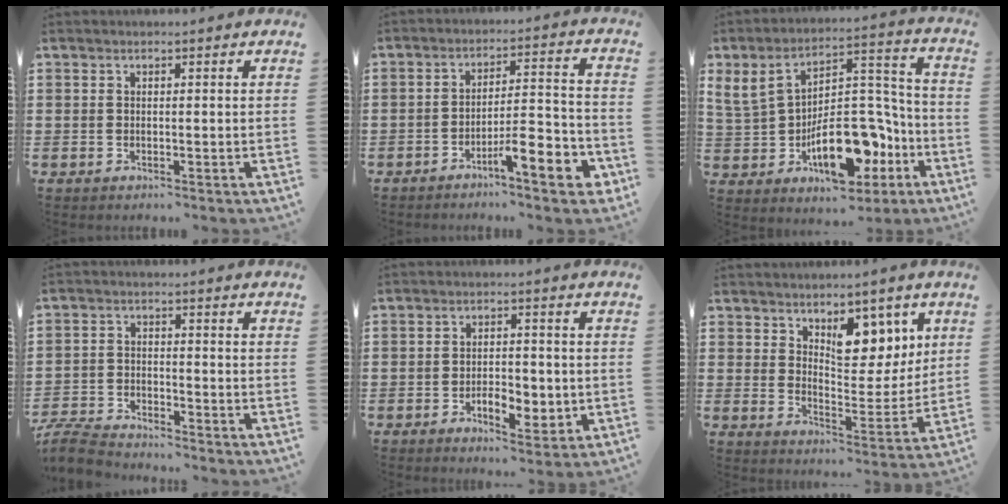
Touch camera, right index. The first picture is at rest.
{"total": 7.8, "force": [-5.1, 1.4, 5.8], "torque": [-0.085, 0.001, -0.092]}
{"total": 15.7, "force": [-5.3, 9.1, 11.6], "torque": [-0.183, 0.015, -0.087]}
{"total": 5.1, "force": [-4.9, 0.7, 1.1], "torque": [-0.046, -0.004, -0.105]}
{"total": 5.3, "force": [-1.6, 2.9, 4.1], "torque": [-0.065, 0.006, -0.028]}
{"total": 8.6, "force": [5.5, 4.6, 4.8], "torque": [-0.079, -0.023, 0.092]}